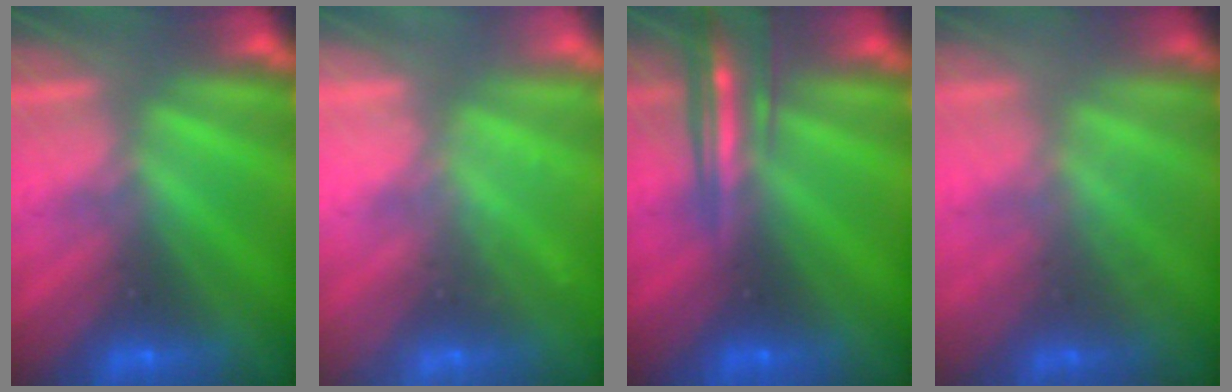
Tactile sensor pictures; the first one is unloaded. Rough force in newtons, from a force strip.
{"total": 2.3}
{"total": 5.9}
{"total": 1.7}